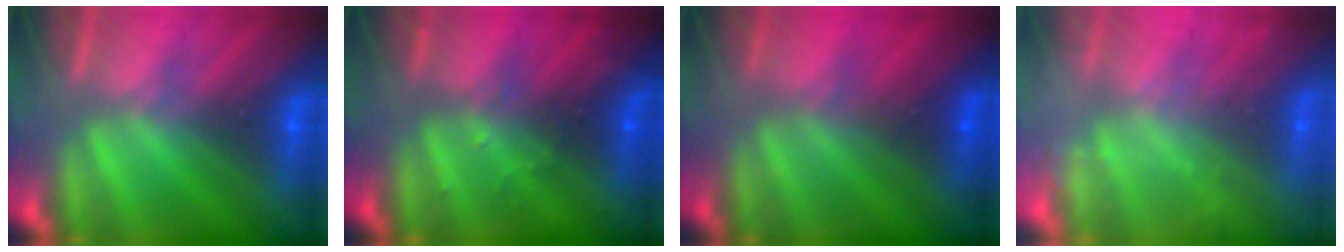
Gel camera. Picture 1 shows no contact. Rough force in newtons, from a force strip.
{"total": 2.9}
{"total": 1.7}
{"total": 2.4}